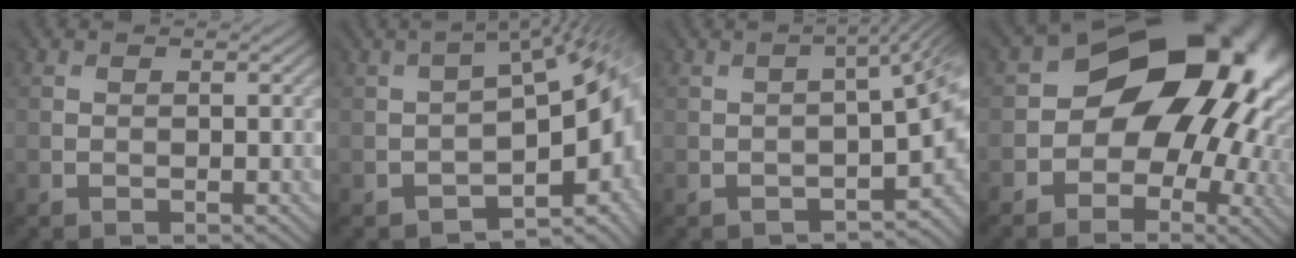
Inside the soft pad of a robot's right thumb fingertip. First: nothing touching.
{"total": 10.7, "force": [-3.0, 4.6, 9.2], "torque": [-0.122, -0.017, -0.041]}
{"total": 7.3, "force": [-3.4, 2.6, 5.9], "torque": [-0.078, -0.027, -0.041]}
{"total": 15.4, "force": [0.7, 12.2, 9.4], "torque": [-0.086, -0.003, 0.001]}